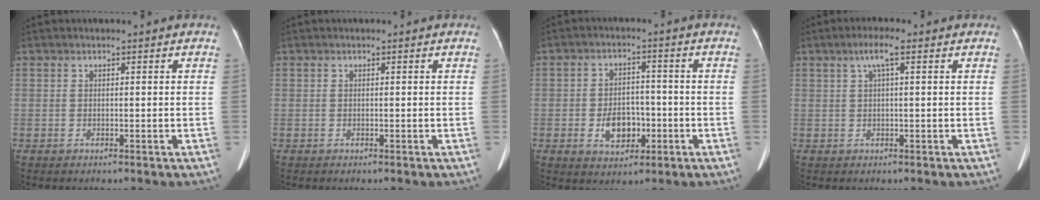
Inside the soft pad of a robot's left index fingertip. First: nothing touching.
{"total": 0.0}
{"total": 6.2, "force": [-1.9, 4.1, 4.3], "torque": [-0.081, 0.007, -0.025]}
{"total": 3.2, "force": [1.3, 0.3, 2.8], "torque": [-0.057, 0.016, 0.023]}